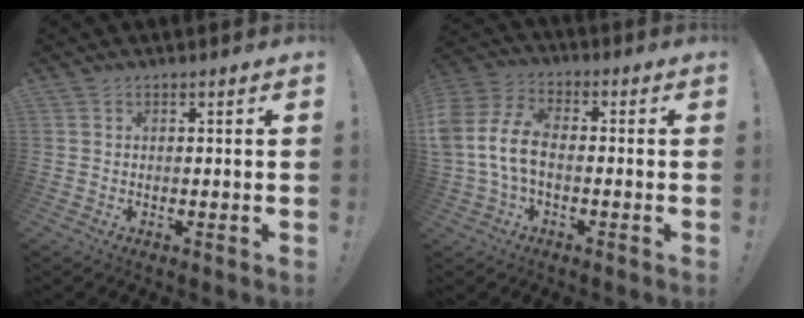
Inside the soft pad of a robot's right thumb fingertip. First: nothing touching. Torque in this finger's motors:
{"motor_torque": [0.94, 1.95, 1.32, -0.34, 0.12]}